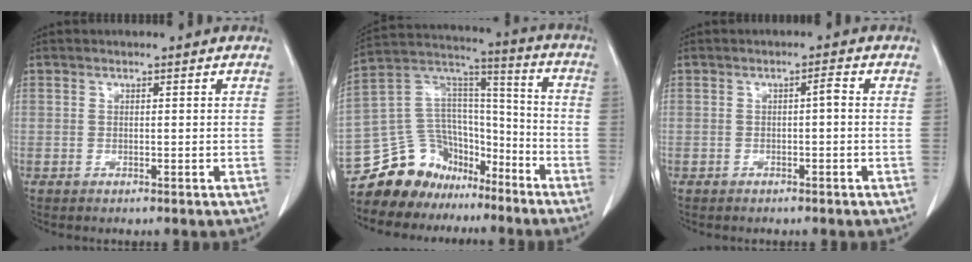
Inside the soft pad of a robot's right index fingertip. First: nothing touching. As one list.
[{"total": 15.9, "force": [-12.2, 9.4, 3.7], "torque": [-0.073, 0.092, -0.210]}, {"total": 1.3, "force": [-0.1, 0.2, 1.2], "torque": [-0.018, 0.003, -0.001]}]